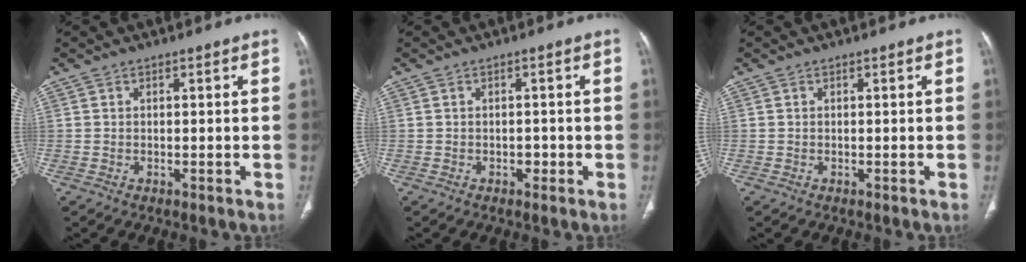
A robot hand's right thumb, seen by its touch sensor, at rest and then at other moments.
{"total": 1.4, "force": [-0.5, 1.1, 0.7], "torque": [-0.004, 0.004, -0.007]}
{"total": 0.0}